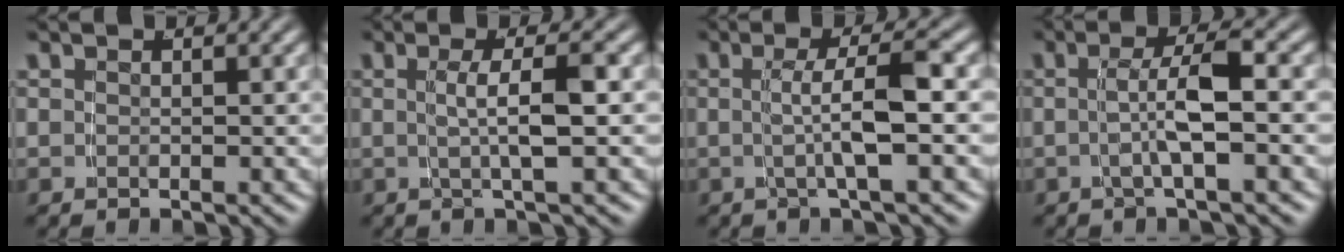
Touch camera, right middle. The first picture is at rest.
{"total": 3.2, "force": [-0.1, -0.3, 3.2], "torque": [-0.051, 0.002, 0.001]}
{"total": 3.7, "force": [-0.5, -0.2, 3.7], "torque": [-0.051, 0.006, -0.008]}
{"total": 3.3, "force": [-0.8, -0.1, 3.2], "torque": [-0.056, 0.007, -0.014]}